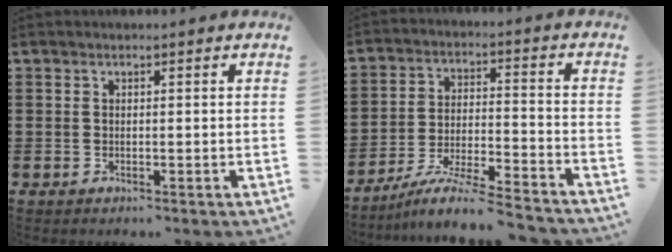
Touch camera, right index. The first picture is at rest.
{"total": 8.0, "force": [-7.2, 0.0, 3.4], "torque": [-0.065, -0.001, -0.144]}